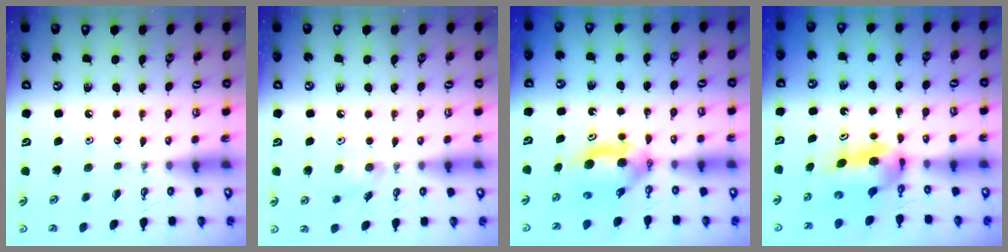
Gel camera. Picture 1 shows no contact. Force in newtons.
{"total": 6.6, "press": 5.0, "slide": 4.2}
{"total": 7.0, "press": 6.1, "slide": 3.4}
{"total": 5.9, "press": 4.5, "slide": 3.8}